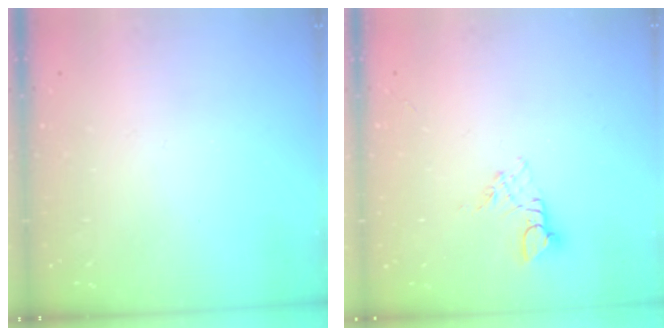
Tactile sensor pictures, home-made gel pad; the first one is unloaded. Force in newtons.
{"total": 2.8, "press": 2.7, "slide": 0.3}